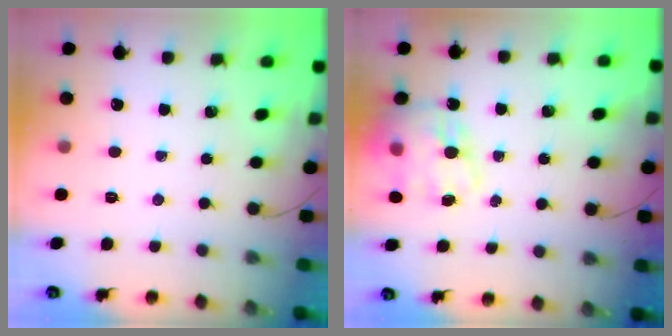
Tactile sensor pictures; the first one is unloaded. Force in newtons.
{"total": 17.1, "press": 16.6, "slide": 4.2}